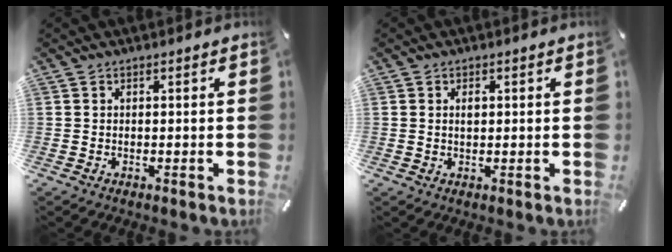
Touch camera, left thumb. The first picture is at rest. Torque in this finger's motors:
{"motor_torque": [0.25, 0.06, 0.03, 0.06, 0.05]}